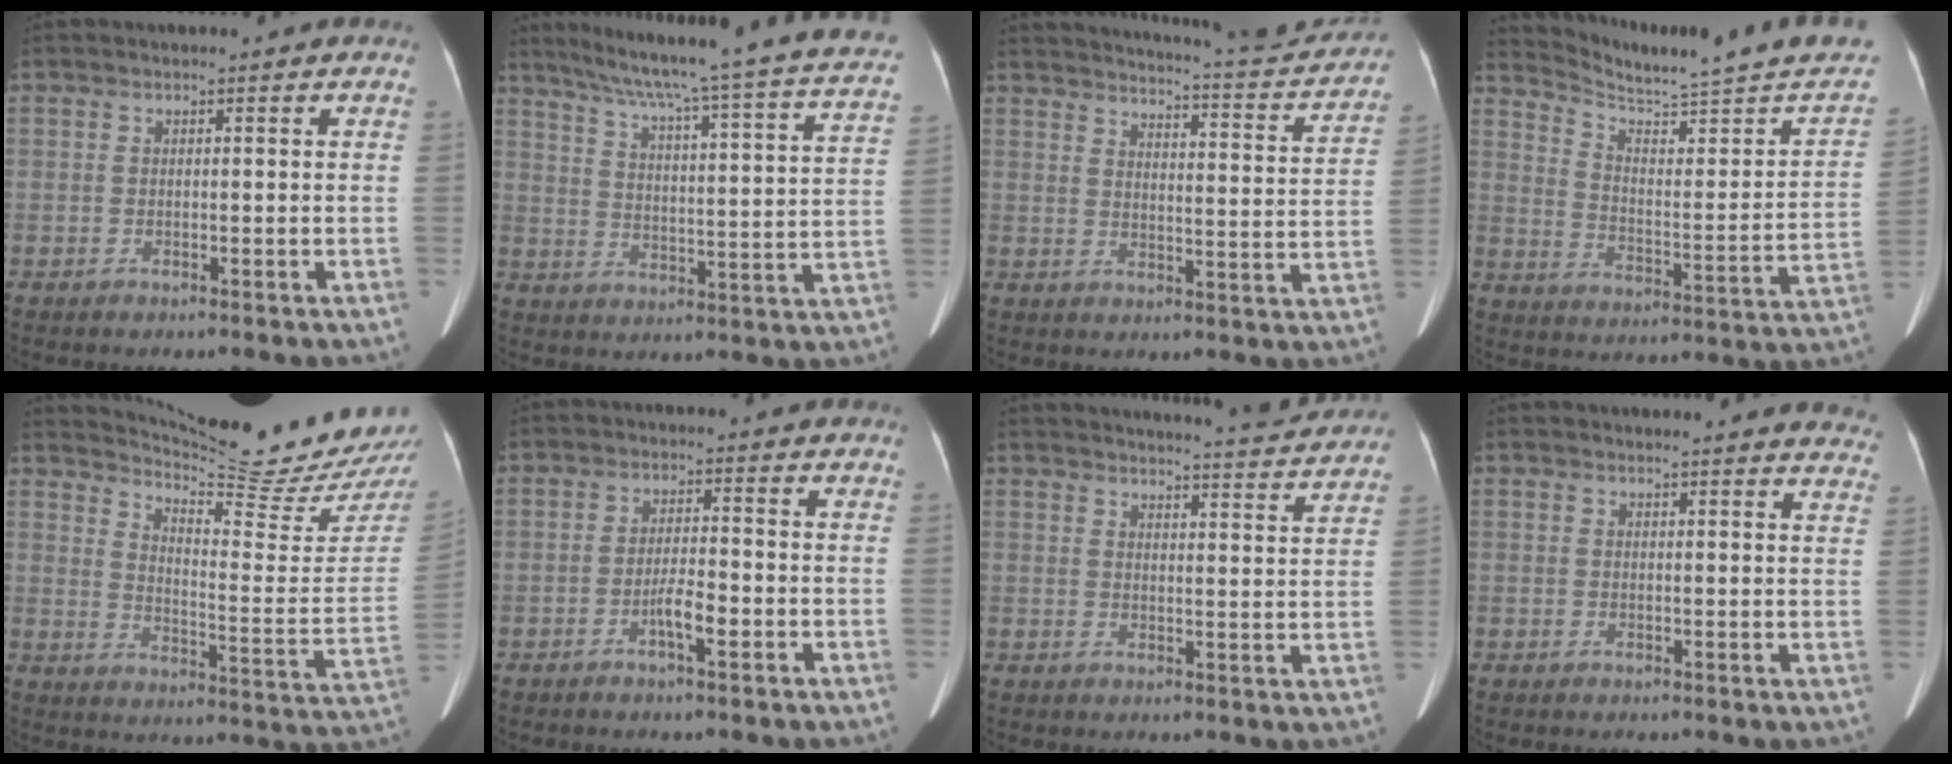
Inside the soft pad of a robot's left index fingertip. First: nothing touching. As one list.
[{"total": 27.0, "force": [22.1, 1.0, 15.5], "torque": [-0.235, -0.033, 0.274]}, {"total": 19.9, "force": [19.0, 1.5, 5.7], "torque": [-0.081, -0.052, 0.227]}, {"total": 22.4, "force": [20.6, 0.3, 8.7], "torque": [-0.132, -0.080, 0.273]}, {"total": 20.3, "force": [19.3, -2.1, 5.8], "torque": [-0.104, -0.126, 0.253]}, {"total": 3.6, "force": [-1.6, 0.6, 3.2], "torque": [-0.058, 0.001, -0.030]}, {"total": 15.0, "force": [14.5, 0.4, 3.5], "torque": [-0.047, -0.035, 0.166]}, {"total": 14.4, "force": [14.0, 1.8, 2.8], "torque": [-0.011, -0.049, 0.131]}]